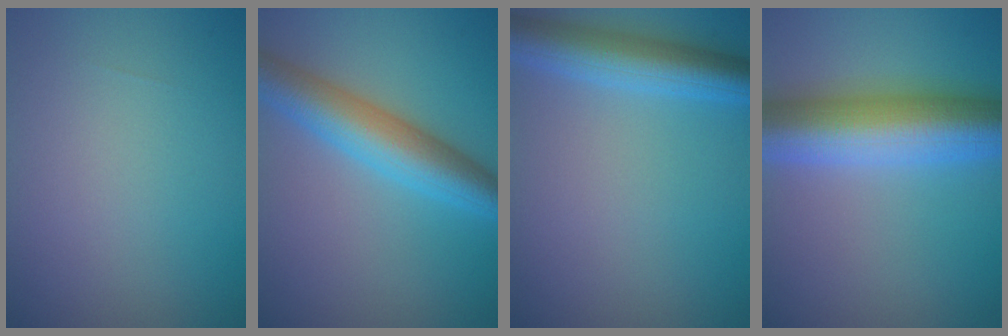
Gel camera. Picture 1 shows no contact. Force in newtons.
{"total": 6.1, "press": 6.1, "slide": 0.1}
{"total": 5.6, "press": 5.5, "slide": 0.2}
{"total": 9.4, "press": 9.4, "slide": 0.3}